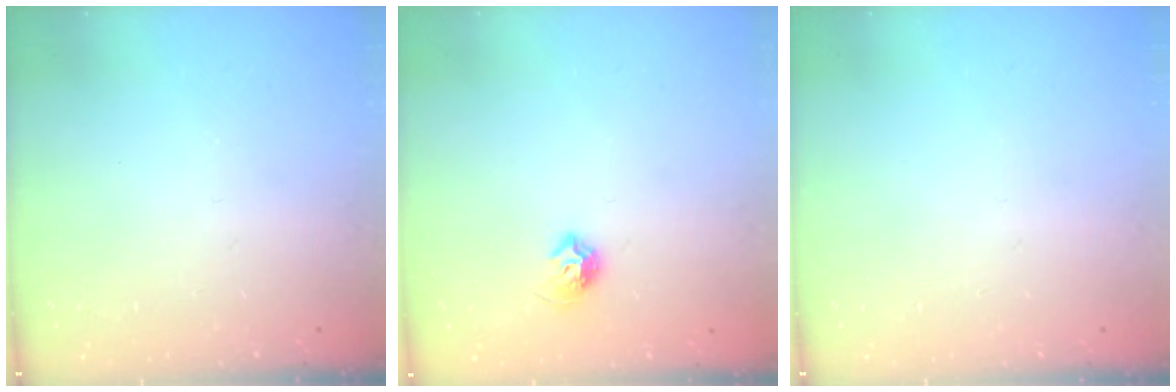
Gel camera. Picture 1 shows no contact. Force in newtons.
{"total": 7.0, "press": 6.9, "slide": 0.8}
{"total": 0.0}